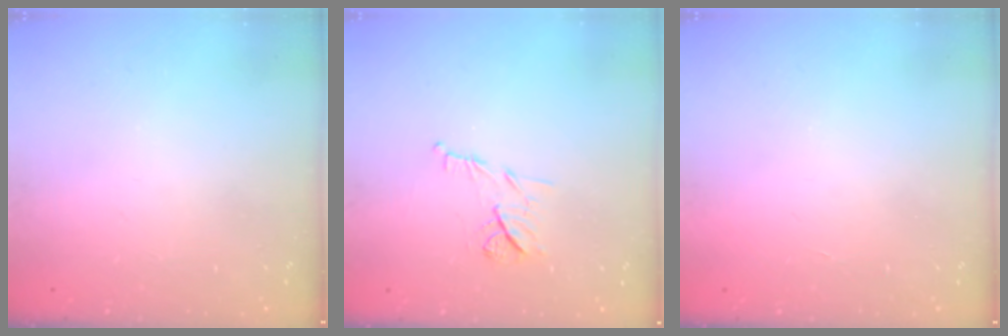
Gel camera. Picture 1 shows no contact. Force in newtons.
{"total": 7.1, "press": 7.0, "slide": 1.0}
{"total": 1.6, "press": 1.5, "slide": 0.1}